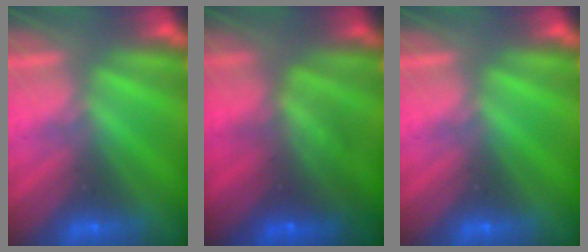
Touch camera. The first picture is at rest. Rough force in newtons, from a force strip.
{"total": 7.8}
{"total": 0.0}